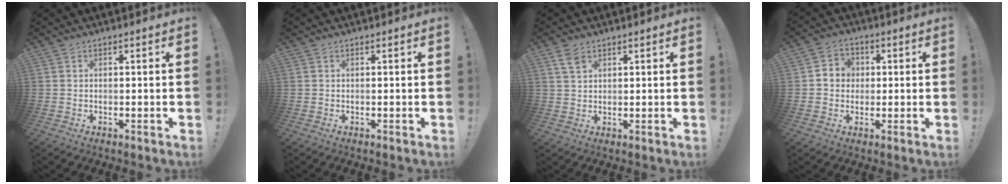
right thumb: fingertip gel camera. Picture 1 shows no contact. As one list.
[{"total": 0.0}, {"total": 4.0, "force": [2.4, 2.1, 2.4], "torque": [-0.033, -0.009, 0.045]}, {"total": 6.0, "force": [0.3, 5.6, 2.1], "torque": [-0.041, 0.011, 0.010]}]